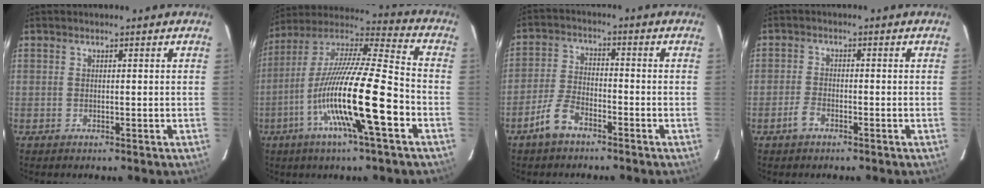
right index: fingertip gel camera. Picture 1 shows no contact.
{"total": 19.5, "force": [-6.4, 1.0, 18.4], "torque": [-0.351, -0.011, -0.120]}
{"total": 5.7, "force": [-3.9, 2.5, 3.3], "torque": [-0.080, 0.002, -0.078]}
{"total": 2.4, "force": [-1.6, 1.1, 1.4], "torque": [-0.036, 0.001, -0.029]}